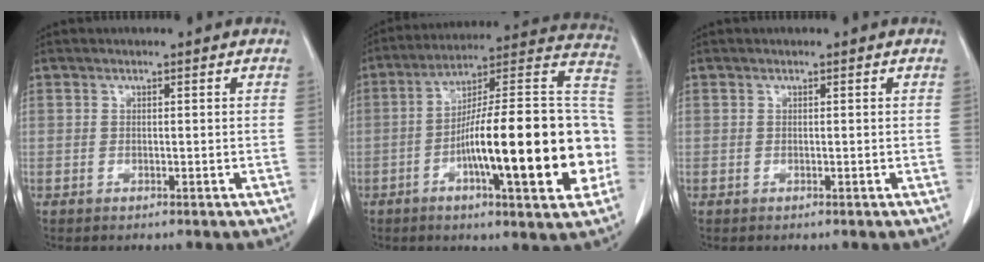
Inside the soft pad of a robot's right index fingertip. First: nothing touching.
{"total": 25.2, "force": [-5.9, 3.8, 24.2], "torque": [-0.304, 0.020, -0.087]}
{"total": 0.0}